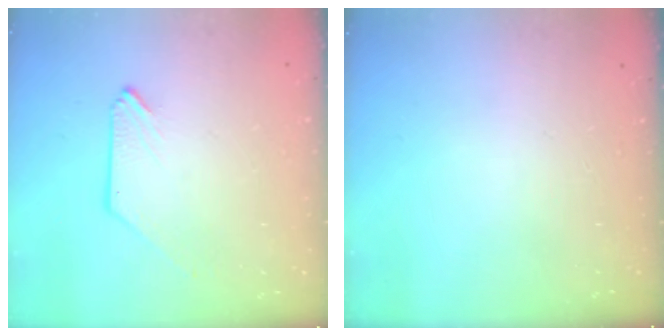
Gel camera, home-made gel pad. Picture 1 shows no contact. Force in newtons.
{"total": 0.0}